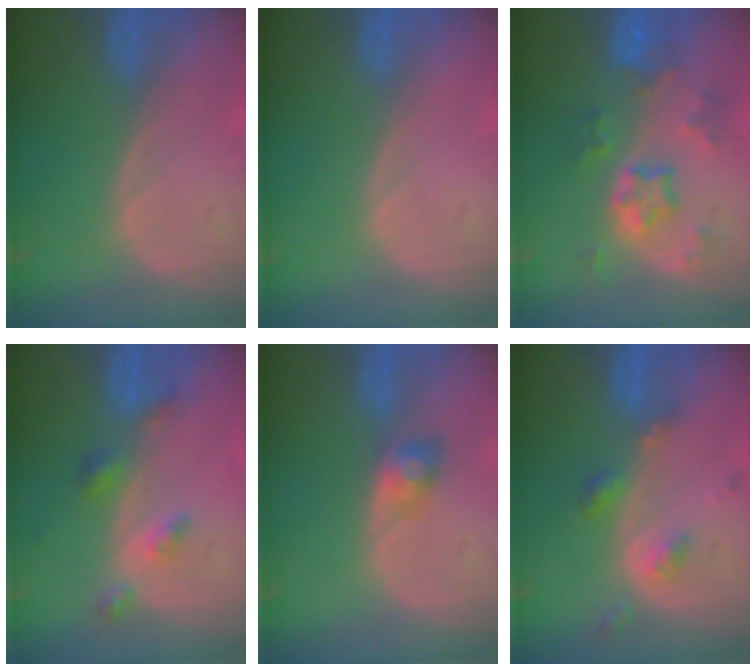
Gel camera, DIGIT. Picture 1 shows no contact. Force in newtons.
{"total": 0.0}
{"total": 7.5, "press": 6.6, "slide": 3.6}
{"total": 4.2, "press": 3.9, "slide": 1.6}
{"total": 2.7, "press": 2.7, "slide": 0.3}
{"total": 4.6, "press": 4.1, "slide": 2.1}